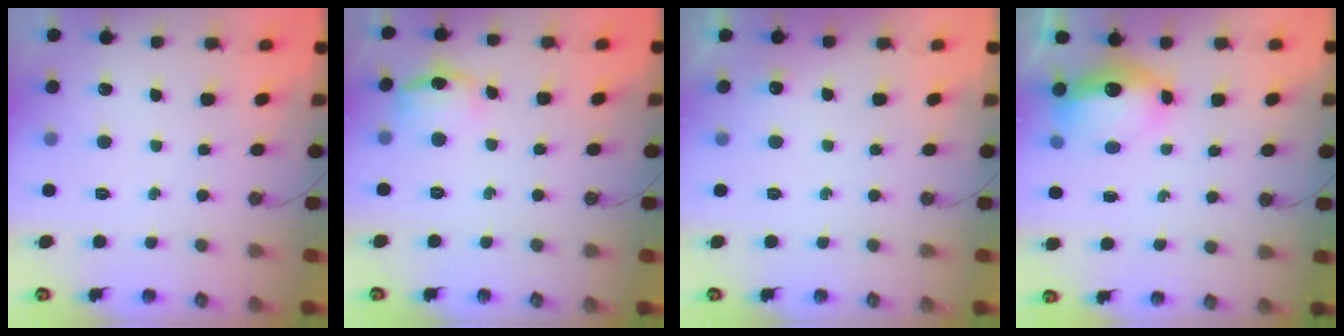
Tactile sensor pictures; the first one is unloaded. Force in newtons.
{"total": 10.8, "press": 10.7, "slide": 0.9}
{"total": 4.7, "press": 4.5, "slide": 1.3}
{"total": 11.5, "press": 11.5, "slide": 1.1}